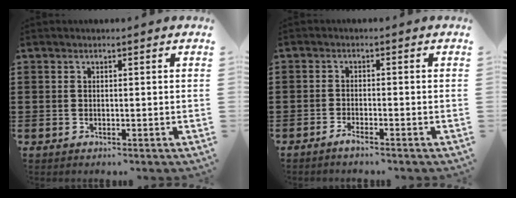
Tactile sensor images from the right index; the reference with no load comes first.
{"total": 1.4, "force": [-1.3, 0.0, 0.5], "torque": [-0.010, -0.002, -0.025]}